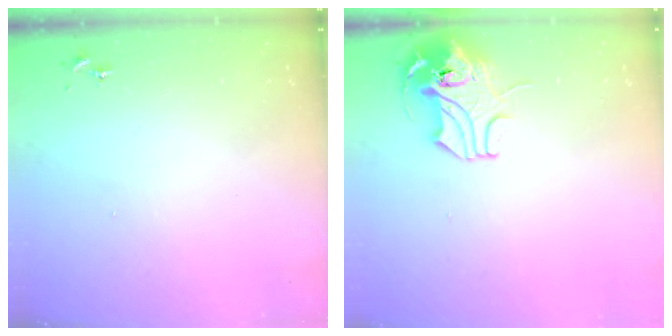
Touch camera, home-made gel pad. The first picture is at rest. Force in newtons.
{"total": 12.2, "press": 12.1, "slide": 1.7}